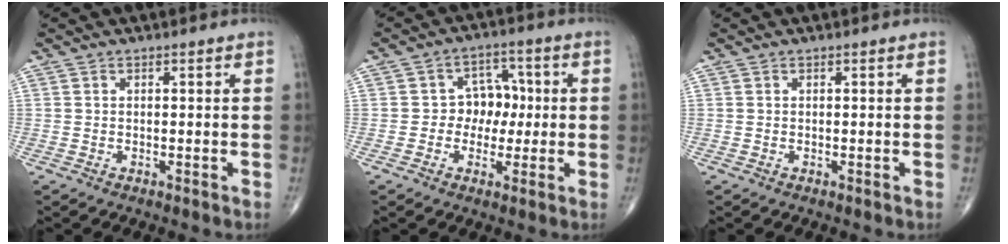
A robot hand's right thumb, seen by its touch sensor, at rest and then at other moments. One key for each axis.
{"total": 7.0, "fx": -0.2, "fy": 5.7, "fz": 4.1, "tx": -0.013, "ty": 0.017, "tz": -0.012}
{"total": 0.0}